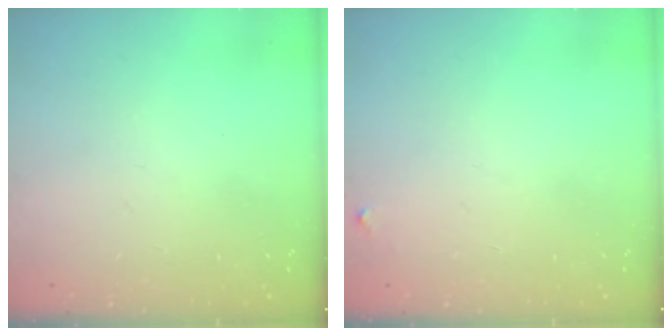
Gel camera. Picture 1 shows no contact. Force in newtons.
{"total": 2.3, "press": 2.3, "slide": 0.2}